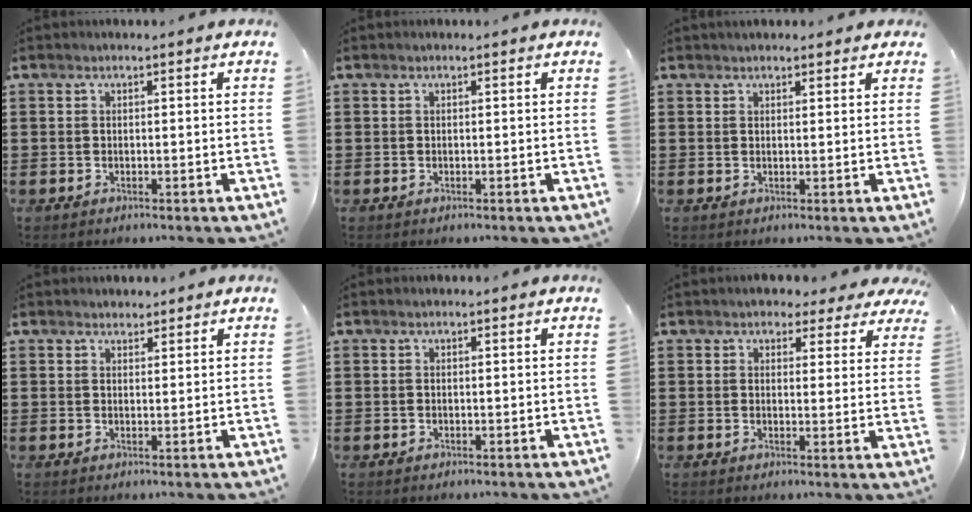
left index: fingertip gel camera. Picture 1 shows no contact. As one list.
[{"total": 0.0}, {"total": 1.4, "force": [1.3, 0.5, 0.2], "torque": [-0.006, 0.006, 0.025]}, {"total": 1.4, "force": [1.2, 0.6, -0.2], "torque": [0.000, 0.005, 0.025]}, {"total": 0.0}, {"total": 2.9, "force": [2.5, 1.4, 0.6], "torque": [-0.017, -0.002, 0.043]}]